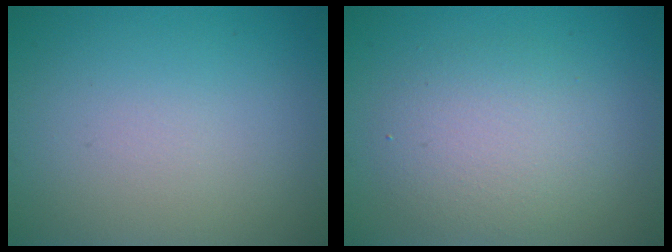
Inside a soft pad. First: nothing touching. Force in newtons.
{"total": 3.9, "press": 3.9, "slide": 0.1}